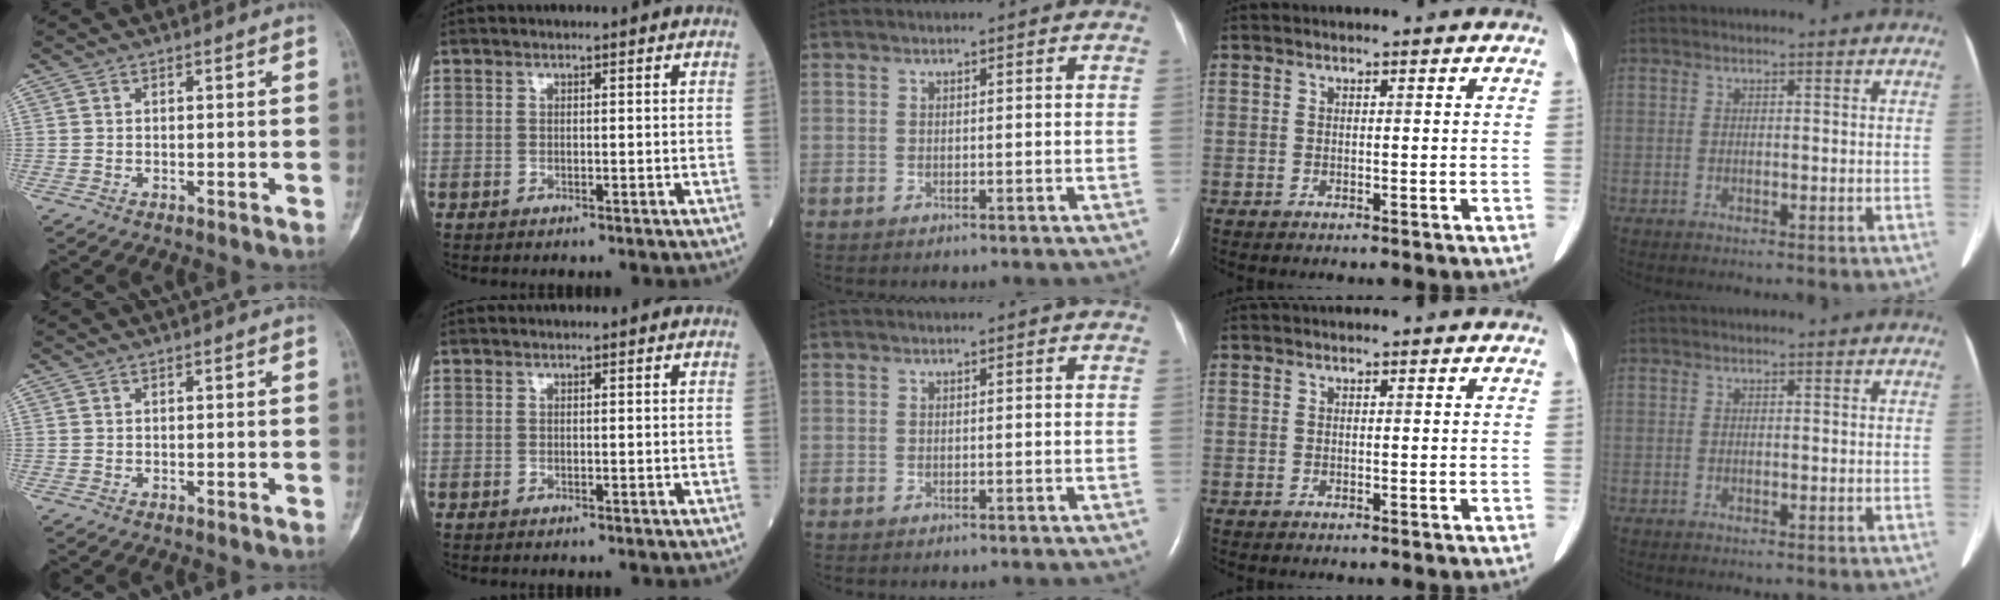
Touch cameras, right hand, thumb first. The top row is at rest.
{}